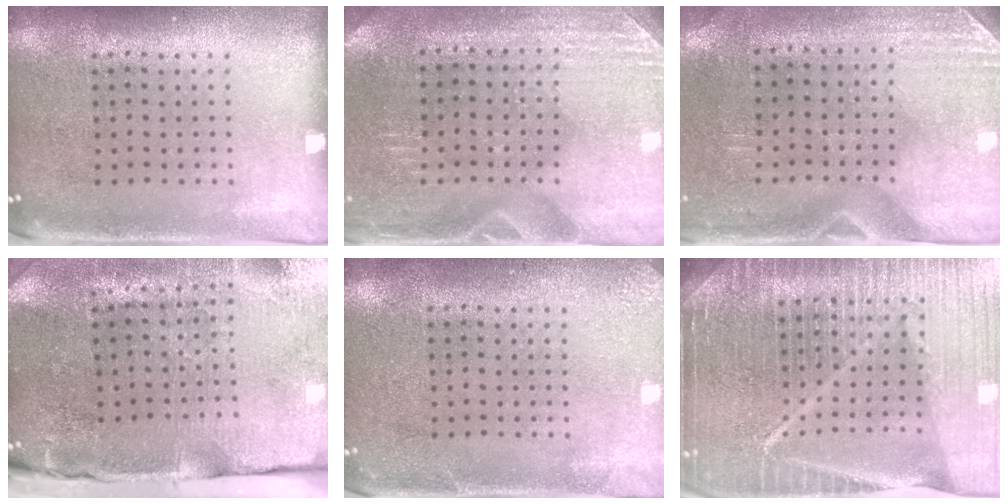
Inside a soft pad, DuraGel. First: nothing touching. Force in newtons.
{"total": 3.0, "press": 2.9, "slide": 0.7}
{"total": 3.0, "press": 2.6, "slide": 1.5}
{"total": 4.8, "press": 3.9, "slide": 2.9}
{"total": 2.5, "press": 2.4, "slide": 0.3}
{"total": 6.8, "press": 5.8, "slide": 3.5}